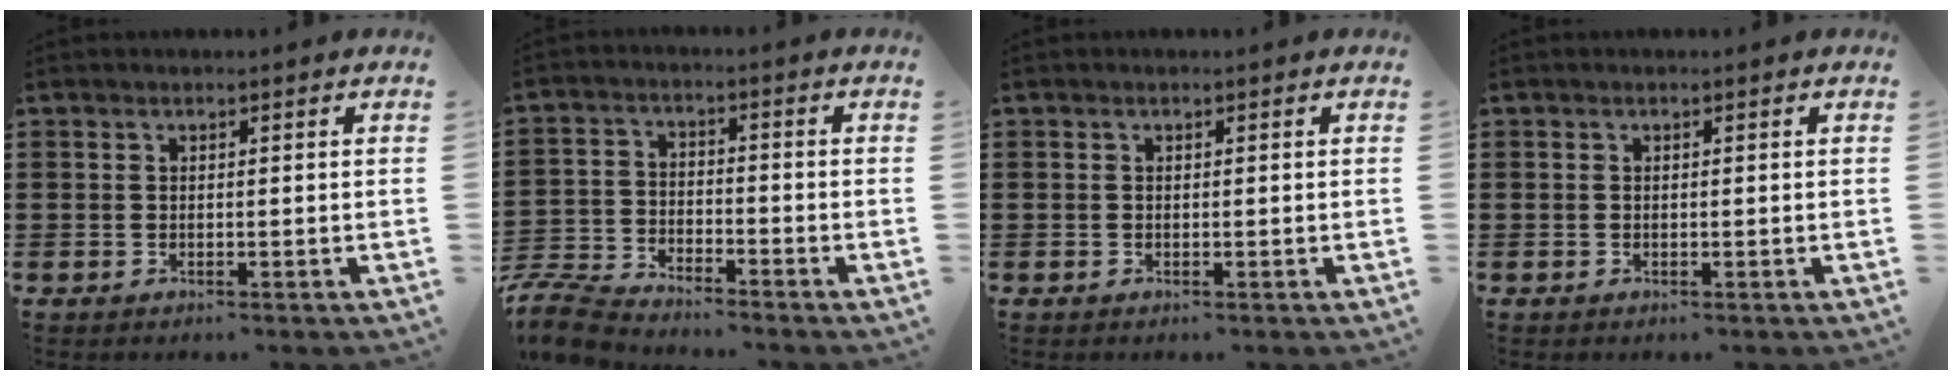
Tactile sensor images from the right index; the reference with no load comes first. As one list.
[{"total": 6.5, "force": [-6.3, 0.8, 1.2], "torque": [-0.048, -0.001, -0.132]}, {"total": 0.0}, {"total": 0.0}]